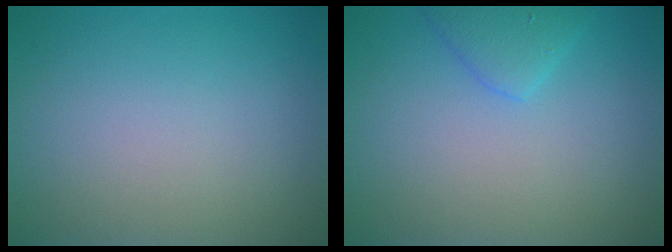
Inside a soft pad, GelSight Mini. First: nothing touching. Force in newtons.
{"total": 2.2, "press": 2.2, "slide": 0.2}